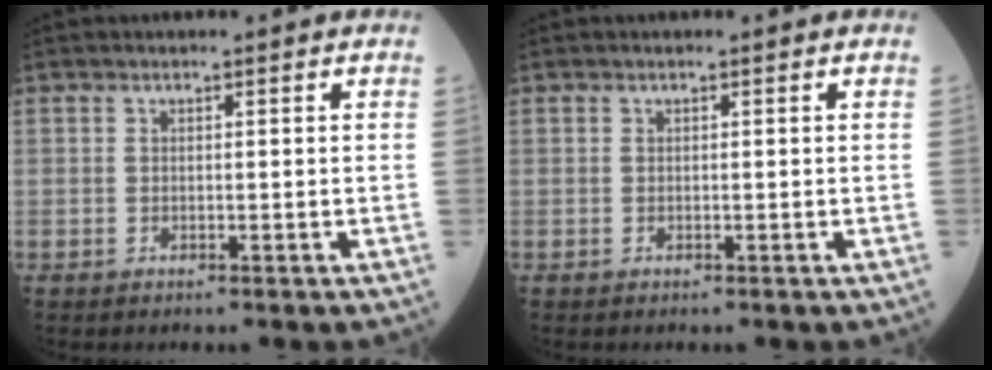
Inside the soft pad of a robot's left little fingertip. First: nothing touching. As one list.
[{"total": 0.0}]